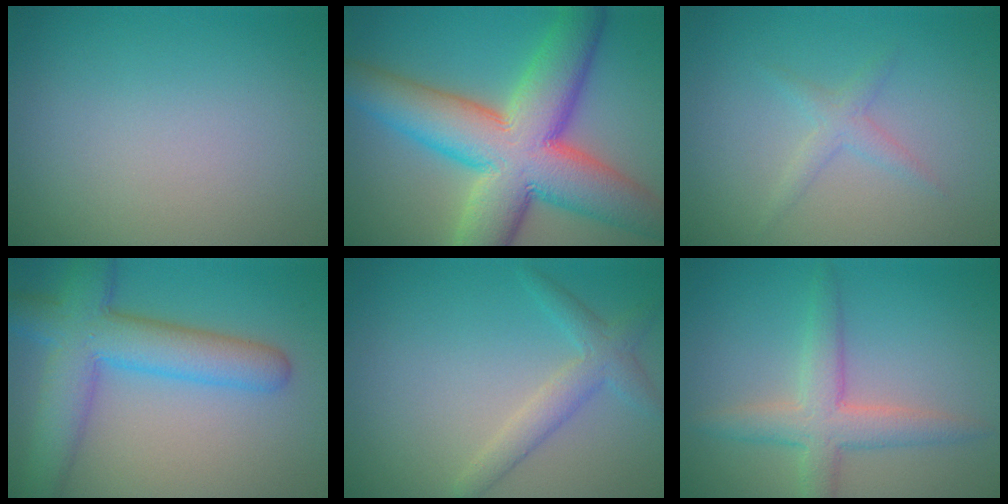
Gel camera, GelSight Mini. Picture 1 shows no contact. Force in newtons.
{"total": 13.5, "press": 13.5, "slide": 0.6}
{"total": 1.4, "press": 1.4, "slide": 0.0}
{"total": 7.5, "press": 7.5, "slide": 0.3}
{"total": 2.7, "press": 2.7, "slide": 0.1}
{"total": 3.9, "press": 3.9, "slide": 0.1}